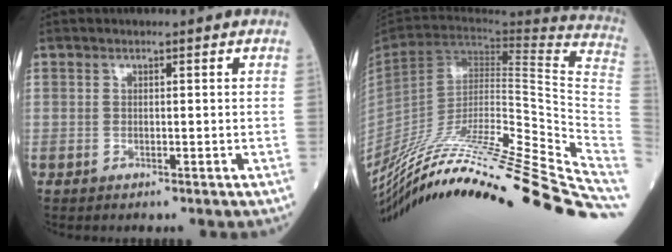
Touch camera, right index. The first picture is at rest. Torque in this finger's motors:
{"motor_torque": [-1.05, -1.09, 0.30, 0.08]}